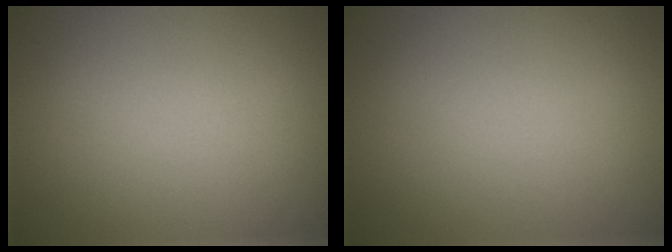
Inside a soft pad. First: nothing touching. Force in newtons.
{"total": 0.0}